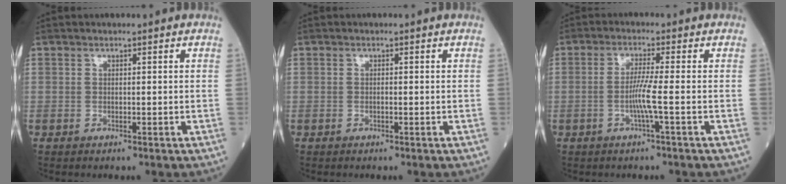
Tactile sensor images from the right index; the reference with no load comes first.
{"total": 0.0}
{"total": 3.9, "force": [-1.1, -0.9, 3.7], "torque": [-0.076, -0.002, -0.023]}